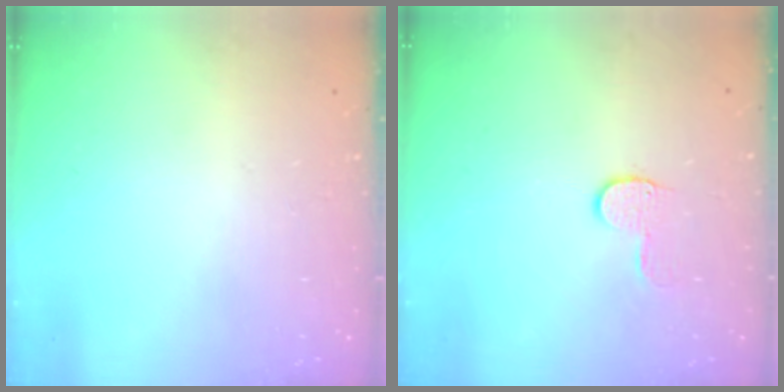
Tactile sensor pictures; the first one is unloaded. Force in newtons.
{"total": 6.0, "press": 6.0, "slide": 0.6}